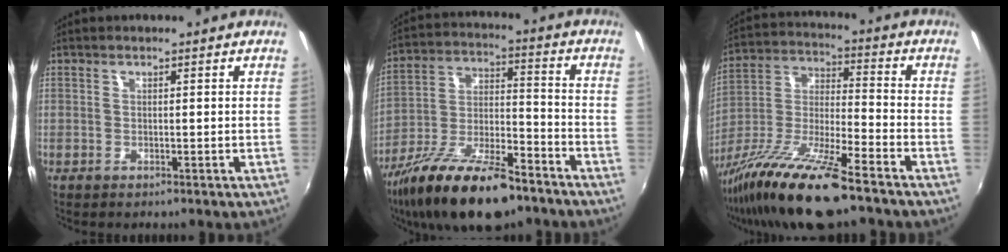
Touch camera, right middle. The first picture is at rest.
{"total": 19.6, "force": [-13.2, 6.8, 12.7], "torque": [-0.245, -0.025, -0.228]}
{"total": 17.7, "force": [-13.0, 1.9, 11.9], "torque": [-0.240, -0.028, -0.241]}